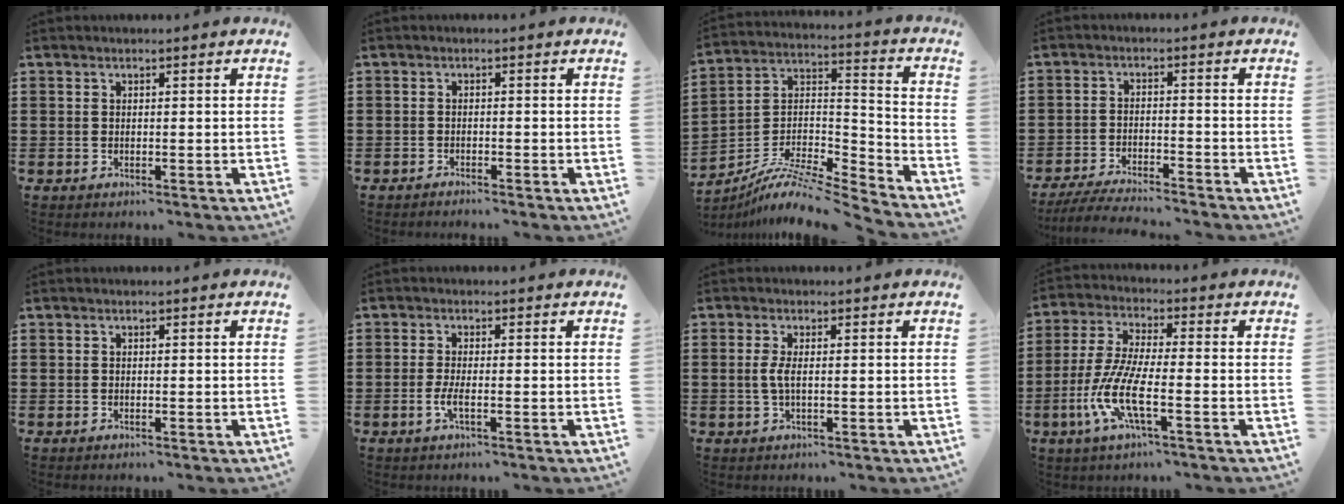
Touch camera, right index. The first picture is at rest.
{"total": 0.9, "force": [-0.9, 0.0, 0.0], "torque": [-0.002, 0.001, -0.019]}
{"total": 8.5, "force": [-7.4, 1.8, 3.9], "torque": [-0.081, 0.006, -0.152]}
{"total": 4.4, "force": [-4.2, 0.1, 1.2], "torque": [-0.026, -0.004, -0.085]}
{"total": 0.0}
{"total": 2.4, "force": [-0.8, 0.3, 2.2], "torque": [-0.053, -0.008, -0.019]}
{"total": 2.5, "force": [0.0, 0.6, 2.4], "torque": [-0.061, -0.006, -0.007]}
{"total": 9.1, "force": [-3.7, 2.0, 8.1], "torque": [-0.196, -0.019, -0.079]}